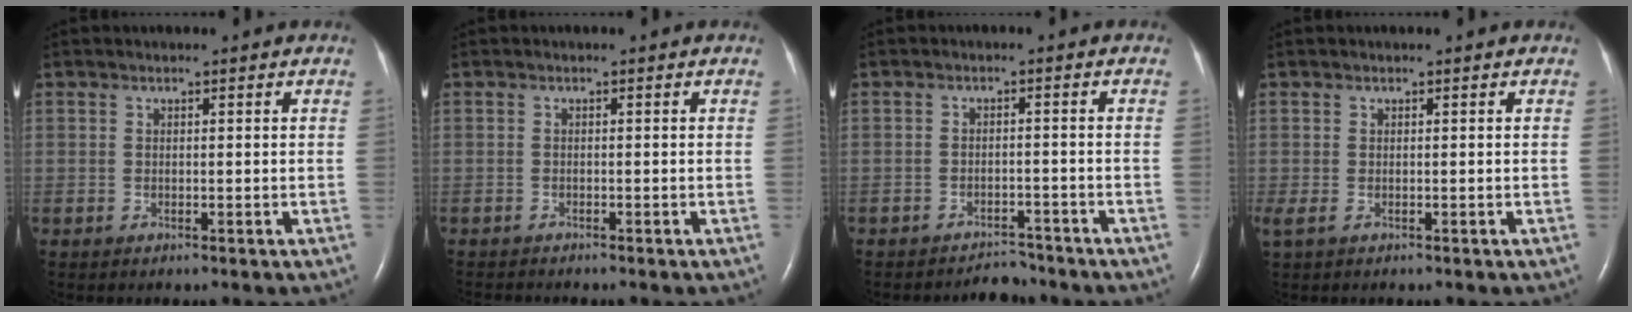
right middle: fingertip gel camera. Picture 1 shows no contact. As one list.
[{"total": 2.2, "force": [-2.0, 0.0, 0.7], "torque": [-0.010, -0.007, -0.029]}, {"total": 2.9, "force": [-2.8, 0.6, -0.6], "torque": [0.008, -0.002, -0.039]}, {"total": 1.2, "force": [-0.5, 0.5, 1.0], "torque": [-0.024, -0.005, -0.004]}]